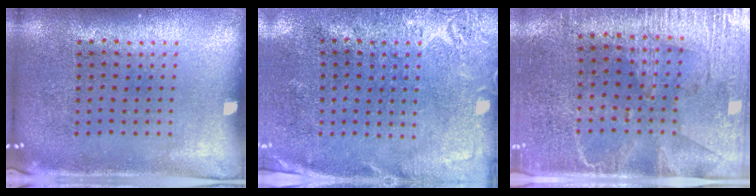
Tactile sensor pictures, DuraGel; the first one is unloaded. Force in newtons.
{"total": 2.7, "press": 2.3, "slide": 1.5}
{"total": 3.0, "press": 2.7, "slide": 1.3}